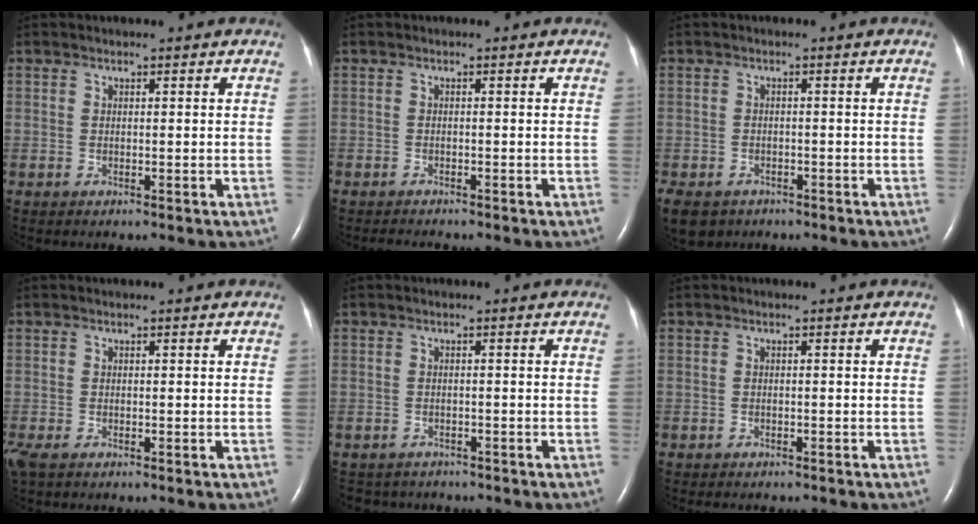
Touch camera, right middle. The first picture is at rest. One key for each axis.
{"total": 2.2, "fx": -2.1, "fy": 0.2, "fz": 0.7, "tx": -0.013, "ty": -0.007, "tz": -0.029}
{"total": 9.4, "fx": -5.7, "fy": 6.6, "fz": 3.4, "tx": -0.096, "ty": -0.013, "tz": -0.079}
{"total": 2.2, "fx": -1.4, "fy": 0.9, "fz": 1.5, "tx": -0.043, "ty": -0.010, "tz": -0.021}
{"total": 3.9, "fx": -3.5, "fy": 1.6, "fz": 0.0, "tx": -0.002, "ty": 0.000, "tz": -0.048}
{"total": 2.0, "fx": -1.7, "fy": 0.7, "fz": 0.7, "tx": -0.014, "ty": -0.003, "tz": -0.017}